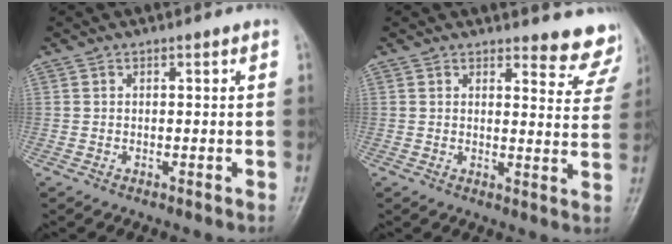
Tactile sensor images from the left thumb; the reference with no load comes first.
{"total": 8.2, "force": [7.9, 2.3, 0.8], "torque": [0.030, -0.067, 0.066]}